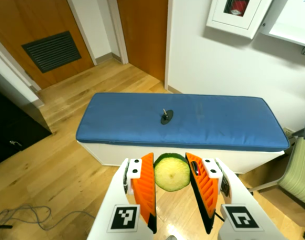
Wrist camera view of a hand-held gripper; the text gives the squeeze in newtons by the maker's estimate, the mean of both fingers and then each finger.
{"total": 8.9, "left": 8.6, "right": 9.2}